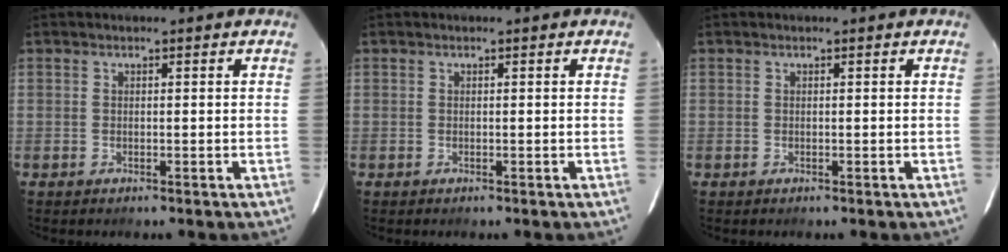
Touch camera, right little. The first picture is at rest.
{"total": 0.0}
{"total": 0.0}